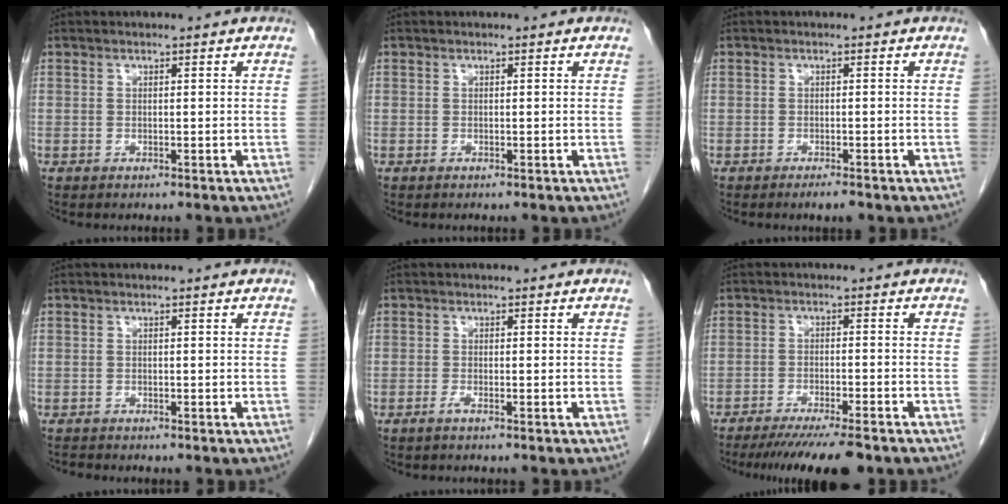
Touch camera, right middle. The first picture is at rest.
{"total": 0.0}
{"total": 1.7, "force": [-1.3, 0.2, 1.1], "torque": [-0.016, -0.002, -0.018]}
{"total": 0.6, "force": [-0.6, -0.1, -0.1], "torque": [-0.004, -0.005, -0.013]}
{"total": 0.9, "force": [-0.6, -0.1, 0.6], "torque": [-0.012, -0.001, -0.013]}
{"total": 10.8, "force": [-8.8, 0.7, 6.2], "torque": [-0.081, -0.022, -0.135]}